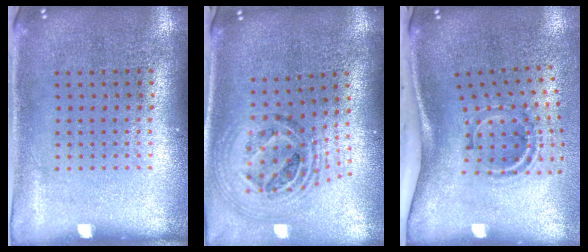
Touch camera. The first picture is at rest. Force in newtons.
{"total": 1.7, "press": 1.5, "slide": 0.8}
{"total": 2.1, "press": 1.2, "slide": 1.7}